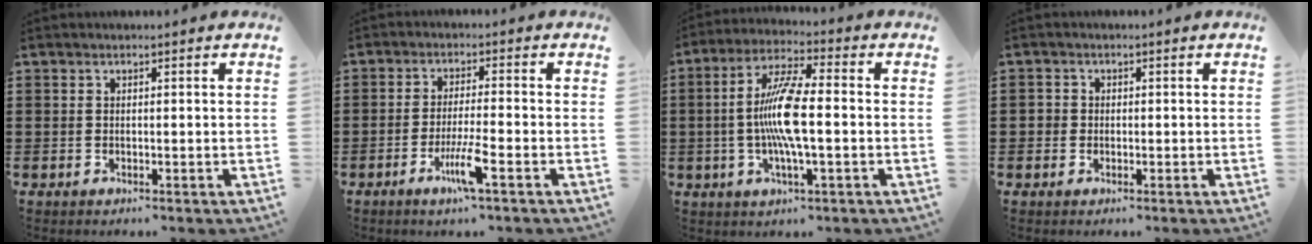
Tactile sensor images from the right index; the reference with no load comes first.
{"total": 5.7, "force": [-2.8, 0.1, 4.9], "torque": [-0.100, -0.015, -0.053]}
{"total": 9.5, "force": [-1.0, 1.8, 9.3], "torque": [-0.196, -0.010, -0.028]}
{"total": 1.2, "force": [-0.2, 1.1, 0.3], "torque": [-0.010, 0.006, -0.005]}